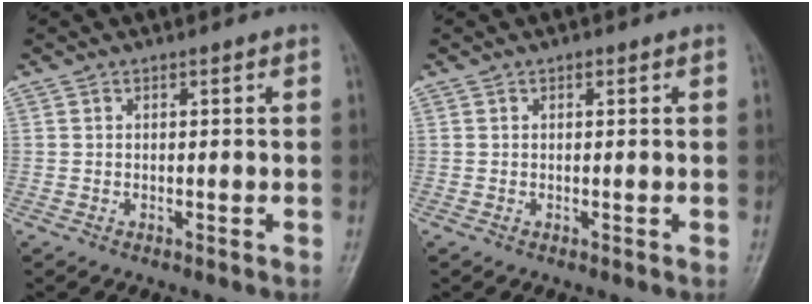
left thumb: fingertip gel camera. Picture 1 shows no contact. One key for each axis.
{"total": 0.6, "fx": 0.3, "fy": 0.4, "fz": 0.4, "tx": -0.003, "ty": 0.000, "tz": 0.002}